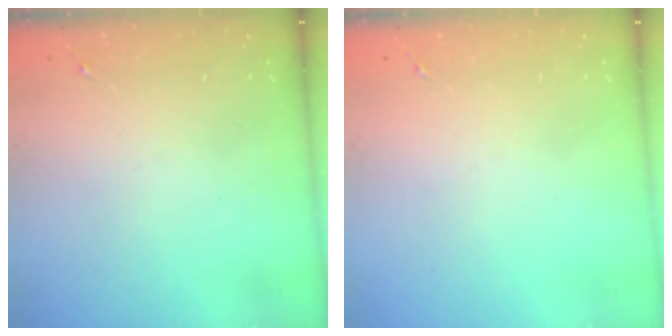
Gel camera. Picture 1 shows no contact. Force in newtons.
{"total": 0.0}